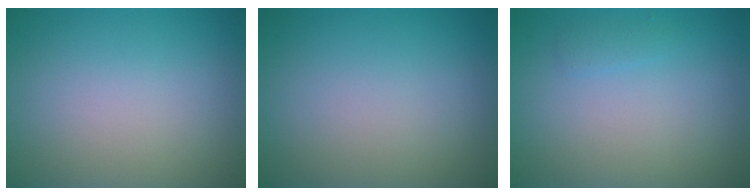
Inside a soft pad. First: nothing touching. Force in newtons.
{"total": 0.0}
{"total": 0.7, "press": 0.7, "slide": 0.1}